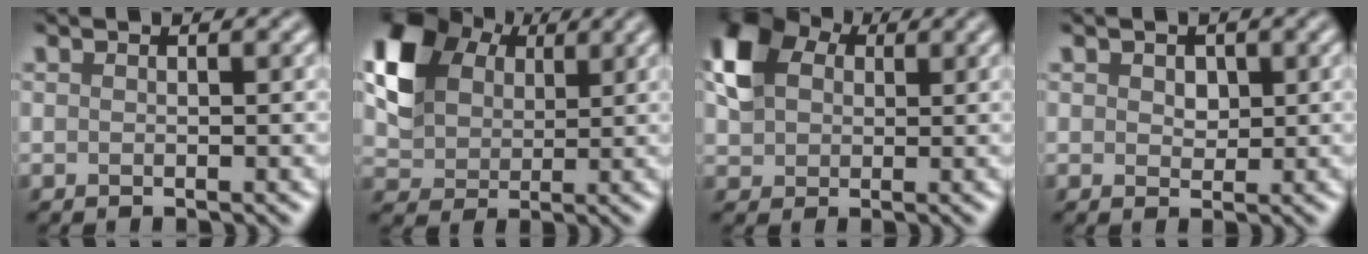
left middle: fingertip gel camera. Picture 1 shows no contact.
{"total": 7.5, "force": [2.9, 5.7, 3.9], "torque": [-0.096, 0.007, 0.050]}
{"total": 5.6, "force": [1.6, 4.3, 3.2], "torque": [-0.080, 0.010, 0.024]}
{"total": 1.4, "force": [0.5, 1.1, 0.8], "torque": [-0.015, -0.003, 0.008]}